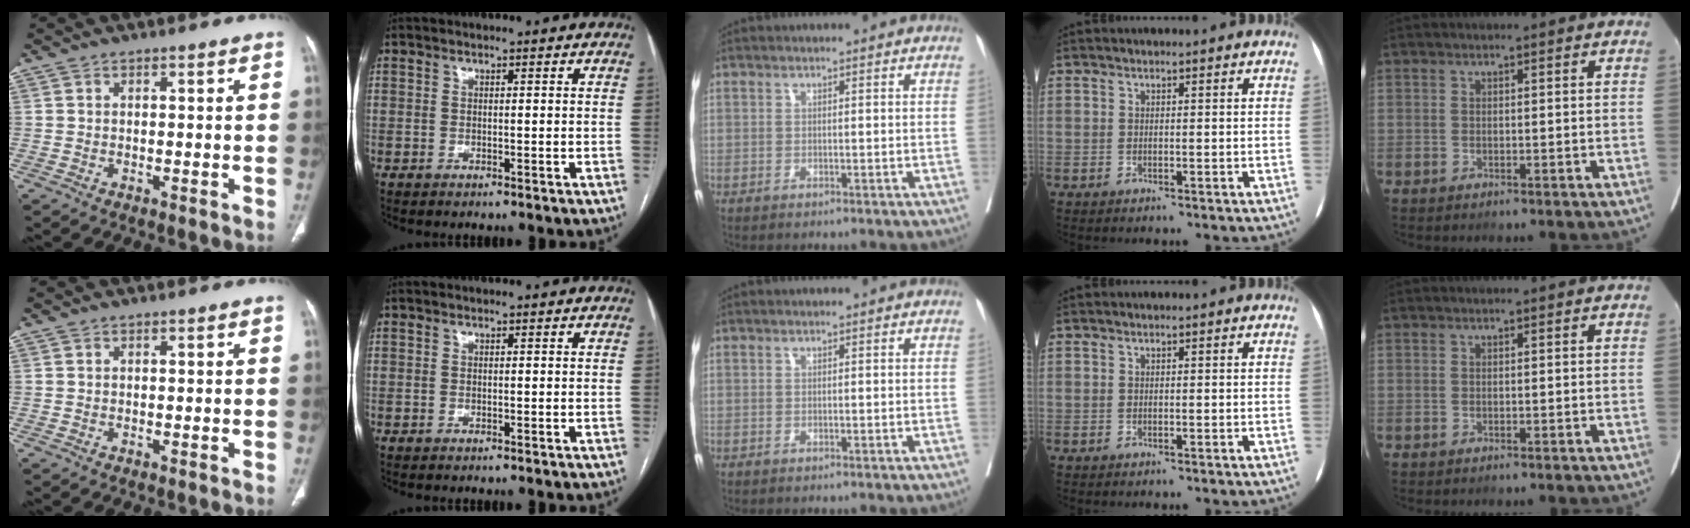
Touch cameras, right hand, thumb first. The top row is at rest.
{}